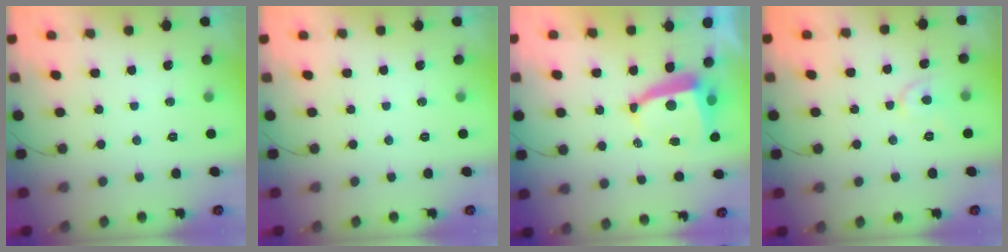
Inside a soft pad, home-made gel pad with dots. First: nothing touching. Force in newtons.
{"total": 0.0}
{"total": 7.0, "press": 7.0, "slide": 0.8}
{"total": 5.2, "press": 5.1, "slide": 0.7}